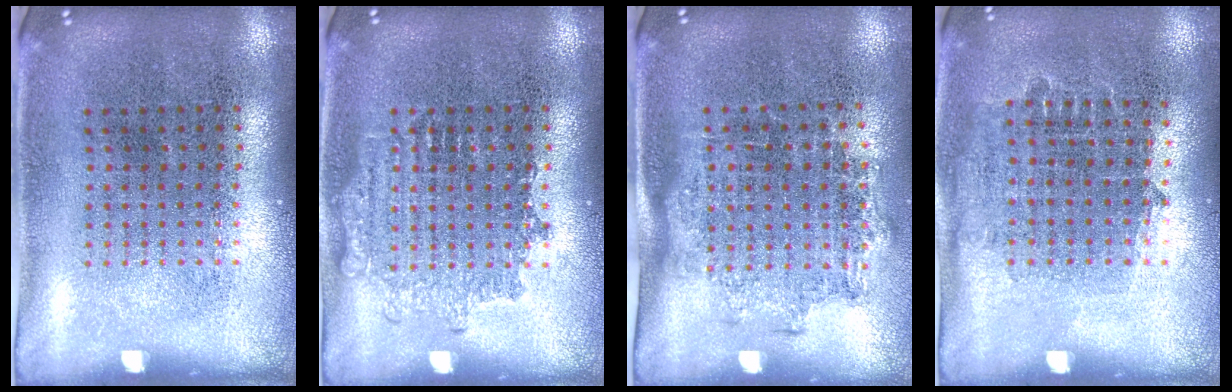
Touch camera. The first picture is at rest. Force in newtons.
{"total": 1.7, "press": 1.6, "slide": 0.3}
{"total": 1.3, "press": 1.0, "slide": 0.8}
{"total": 0.8, "press": 0.8, "slide": 0.3}